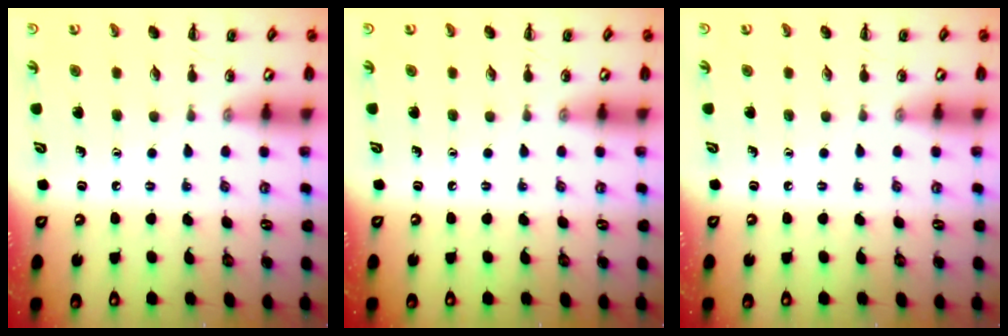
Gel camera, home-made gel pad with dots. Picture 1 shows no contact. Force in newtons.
{"total": 0.0}
{"total": 0.0}